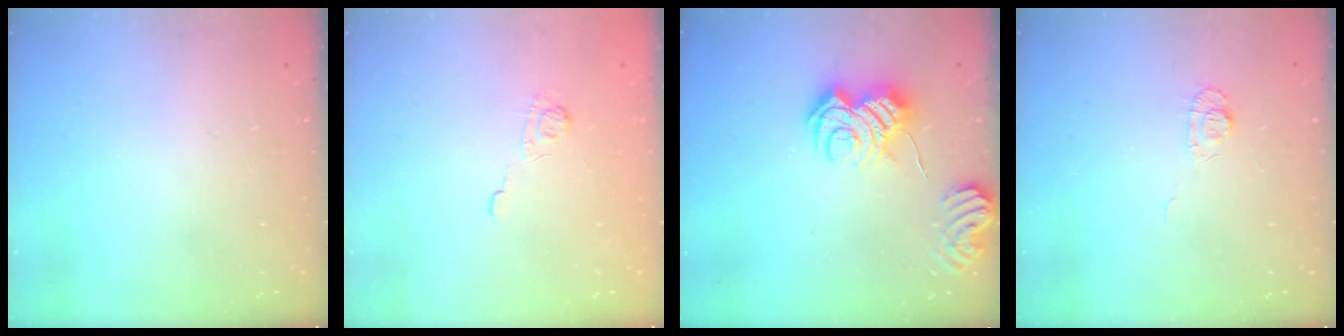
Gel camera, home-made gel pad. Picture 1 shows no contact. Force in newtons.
{"total": 2.5, "press": 2.1, "slide": 1.4}
{"total": 11.9, "press": 11.9, "slide": 0.7}
{"total": 5.6, "press": 5.6, "slide": 0.7}